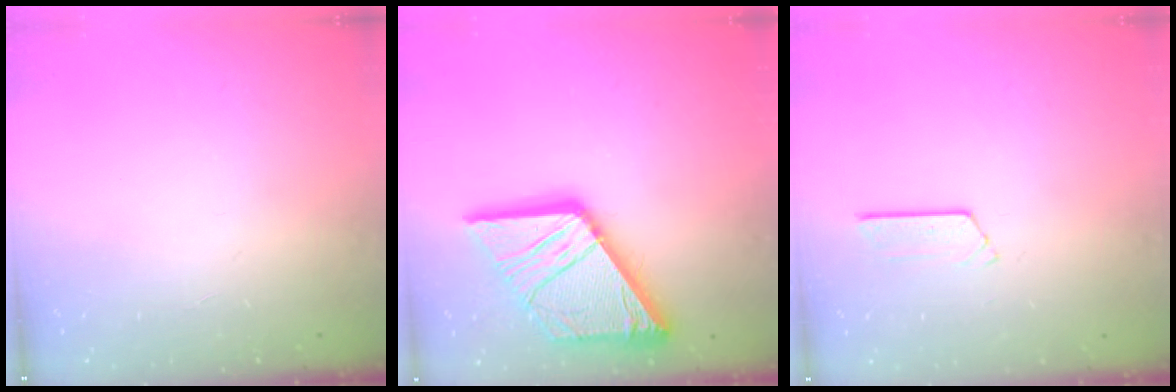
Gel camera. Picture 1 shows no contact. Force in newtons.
{"total": 23.6, "press": 23.5, "slide": 2.7}
{"total": 2.5, "press": 2.5, "slide": 0.2}